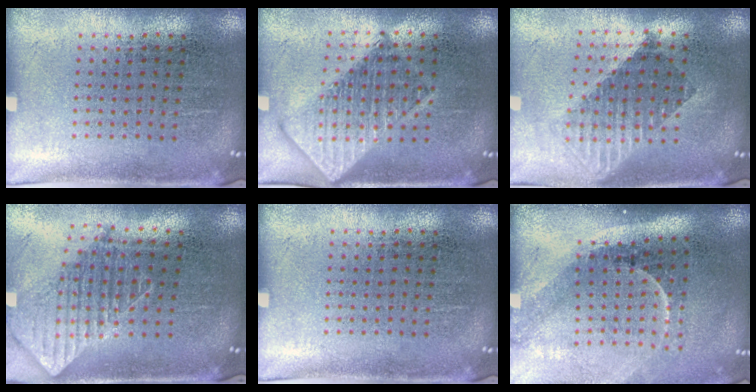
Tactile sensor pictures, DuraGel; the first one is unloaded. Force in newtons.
{"total": 2.7, "press": 2.7, "slide": 0.3}
{"total": 1.6, "press": 1.4, "slide": 0.9}
{"total": 1.9, "press": 1.4, "slide": 1.2}
{"total": 0.0}
{"total": 2.2, "press": 1.4, "slide": 1.6}